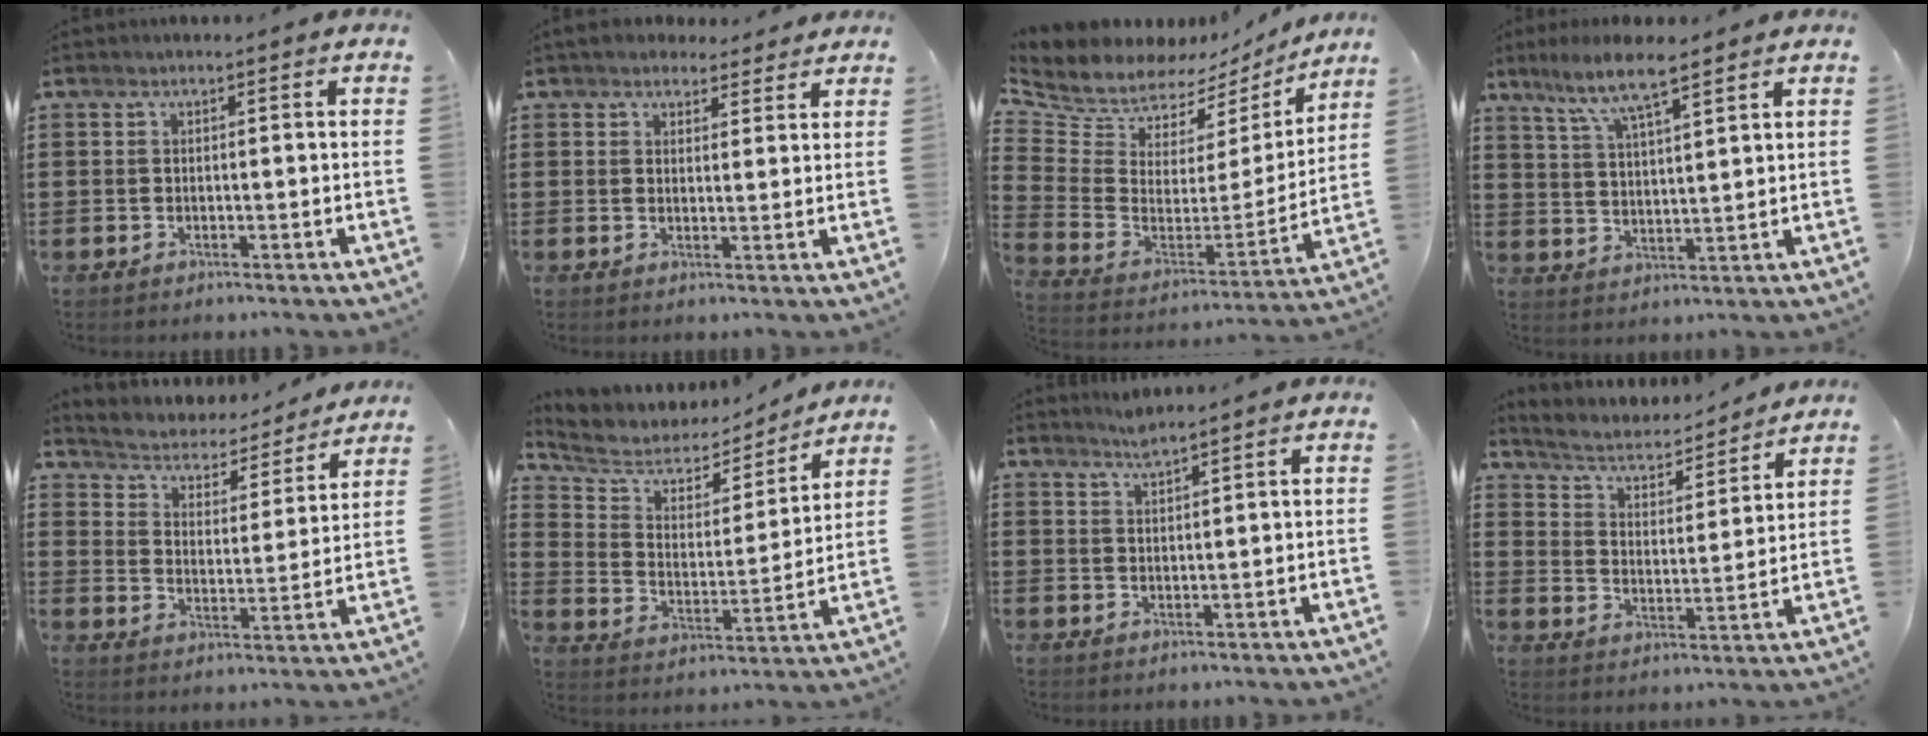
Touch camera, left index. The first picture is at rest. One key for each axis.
{"total": 3.5, "fx": 3.1, "fy": 1.6, "fz": 0.6, "tx": -0.022, "ty": -0.001, "tz": 0.058}
{"total": 8.2, "fx": 7.8, "fy": 2.7, "fz": 0.6, "tx": -0.069, "ty": -0.067, "tz": 0.138}
{"total": 6.8, "fx": 5.4, "fy": 0.8, "fz": 4.2, "tx": -0.098, "ty": -0.013, "tz": 0.092}
{"total": 3.5, "fx": 3.5, "fy": 0.6, "fz": 0.0, "tx": -0.024, "ty": -0.033, "tz": 0.050}
{"total": 5.7, "fx": 4.7, "fy": 2.9, "fz": 1.5, "tx": -0.064, "ty": -0.026, "tz": 0.075}
{"total": 2.1, "fx": 2.0, "fy": -0.1, "fz": 0.7, "tx": -0.017, "ty": 0.001, "tz": 0.038}
{"total": 3.5, "fx": 3.2, "fy": 0.8, "fz": 0.9, "tx": -0.037, "ty": -0.027, "tz": 0.046}